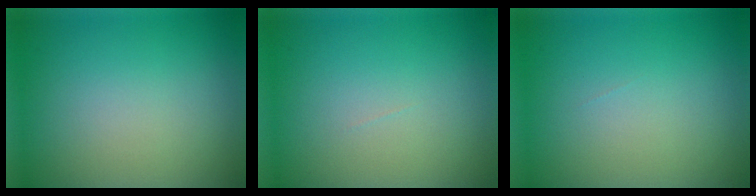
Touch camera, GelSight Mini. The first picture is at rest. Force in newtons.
{"total": 0.0}
{"total": 0.0}